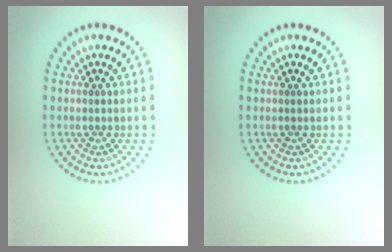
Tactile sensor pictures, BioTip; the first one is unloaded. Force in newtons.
{"total": 0.0}